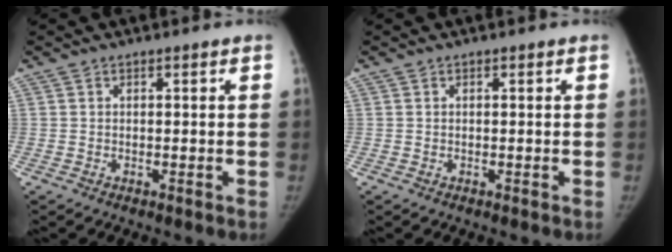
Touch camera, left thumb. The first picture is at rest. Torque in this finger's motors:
{"motor_torque": [0.01, 0.03, -0.05, -0.26, 0.00]}